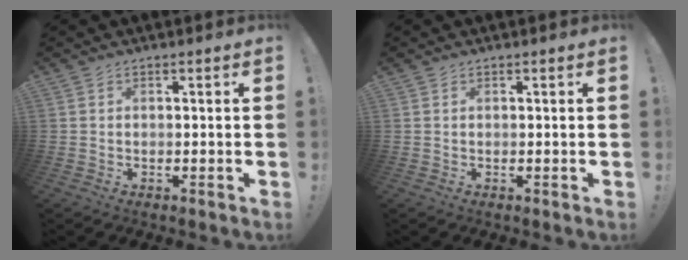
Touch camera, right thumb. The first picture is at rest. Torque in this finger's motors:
{"motor_torque": [1.36, 1.42, 0.62, 0.42, 0.09]}